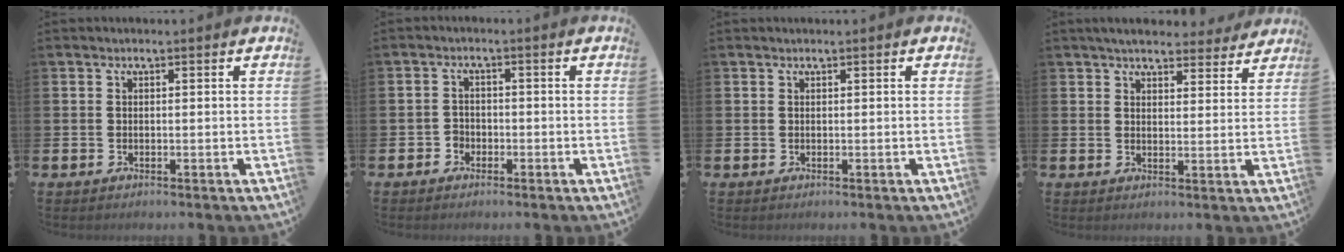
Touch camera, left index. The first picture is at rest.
{"total": 1.9, "force": [-1.2, 1.5, 0.1], "torque": [-0.014, 0.008, -0.025]}
{"total": 0.0}
{"total": 4.9, "force": [4.6, 1.2, 0.9], "torque": [-0.018, -0.027, 0.080]}